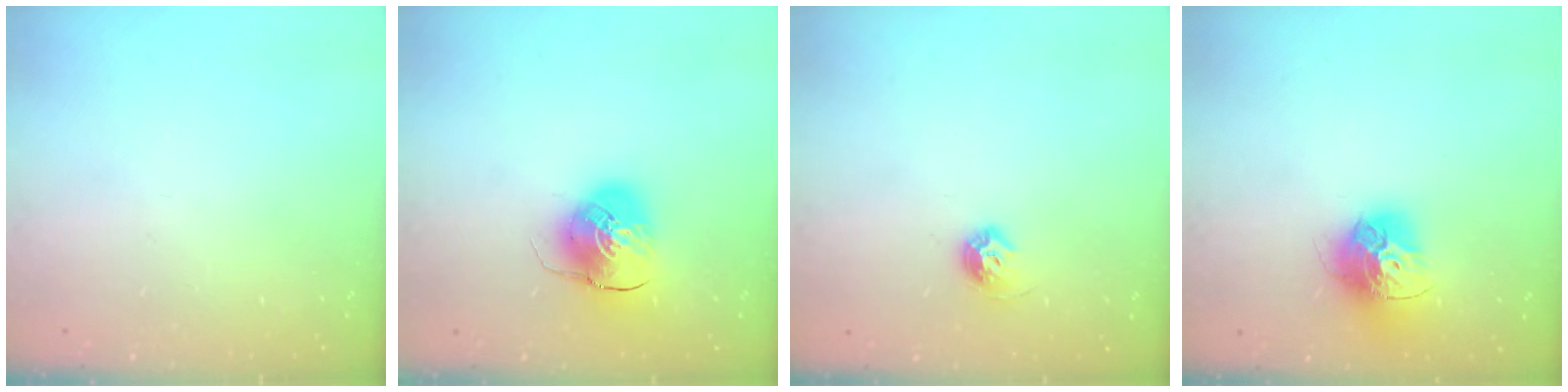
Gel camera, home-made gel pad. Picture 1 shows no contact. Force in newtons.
{"total": 9.6, "press": 9.4, "slide": 1.7}
{"total": 7.6, "press": 7.5, "slide": 1.1}
{"total": 15.3, "press": 15.2, "slide": 1.7}